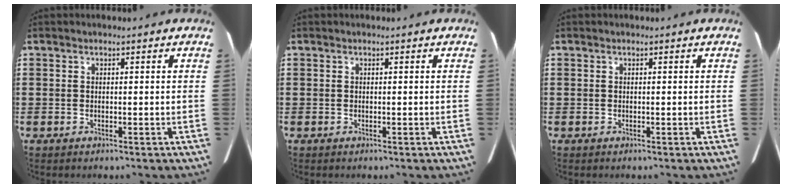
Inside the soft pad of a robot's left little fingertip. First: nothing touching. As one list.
[{"total": 0.0}, {"total": 0.0}]